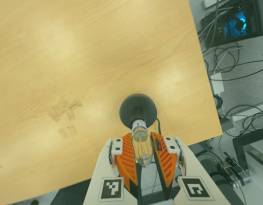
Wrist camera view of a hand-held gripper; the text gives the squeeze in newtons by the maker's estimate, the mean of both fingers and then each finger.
{"total": 11.9, "left": 12.6, "right": 11.1}